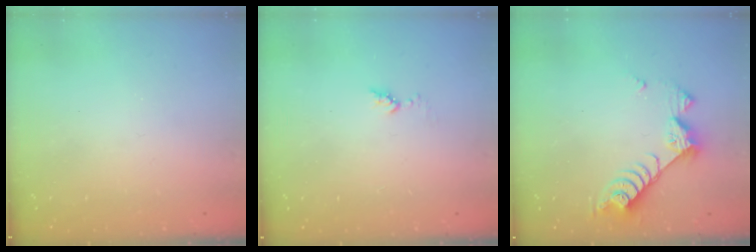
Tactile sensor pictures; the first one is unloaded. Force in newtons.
{"total": 3.7, "press": 3.6, "slide": 0.4}
{"total": 8.6, "press": 8.6, "slide": 0.2}